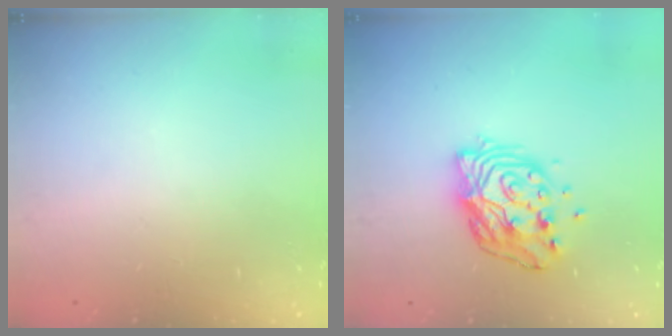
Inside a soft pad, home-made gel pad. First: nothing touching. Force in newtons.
{"total": 14.0, "press": 13.9, "slide": 1.7}